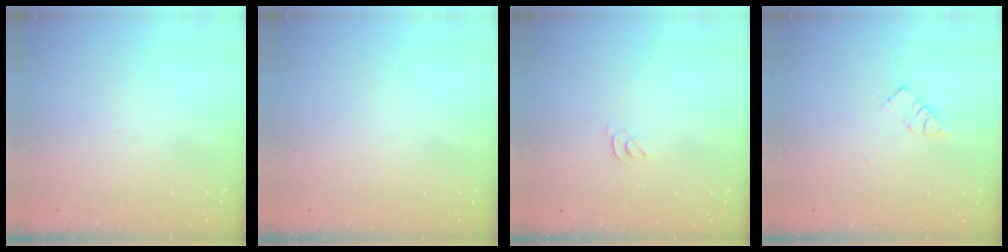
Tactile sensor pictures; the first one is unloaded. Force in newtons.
{"total": 0.0}
{"total": 2.9, "press": 2.9, "slide": 0.5}
{"total": 5.1, "press": 5.1, "slide": 0.2}